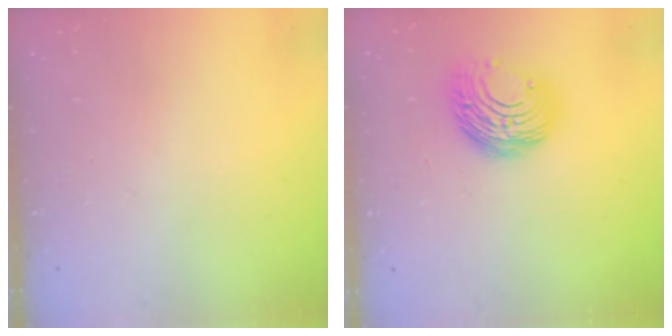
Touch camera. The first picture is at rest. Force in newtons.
{"total": 11.0, "press": 11.0, "slide": 0.4}